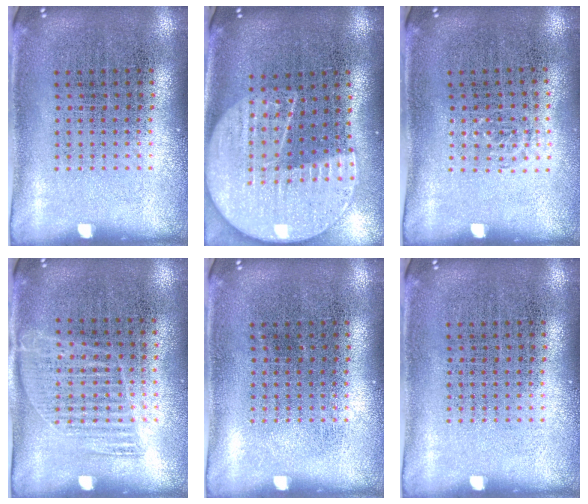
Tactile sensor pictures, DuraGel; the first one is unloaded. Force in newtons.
{"total": 2.3, "press": 2.0, "slide": 1.2}
{"total": 0.6, "press": 0.5, "slide": 0.3}
{"total": 1.2, "press": 1.0, "slide": 0.7}
{"total": 0.0}
{"total": 0.0}